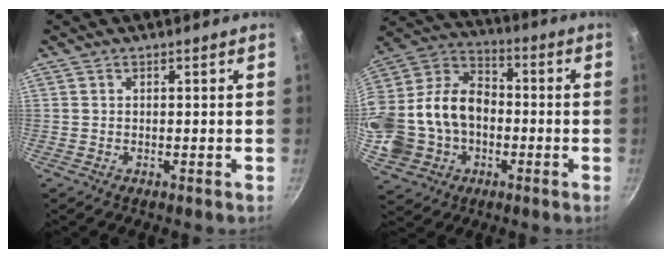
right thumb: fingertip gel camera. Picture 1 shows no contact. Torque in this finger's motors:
{"motor_torque": [1.44, 3.05, 1.02, 0.81, 0.25]}